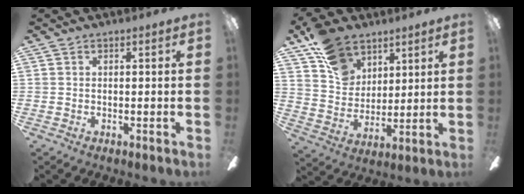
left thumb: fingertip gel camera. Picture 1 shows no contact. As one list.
[{"total": 13.8, "force": [9.2, 9.0, 5.1], "torque": [-0.091, -0.045, 0.179]}]